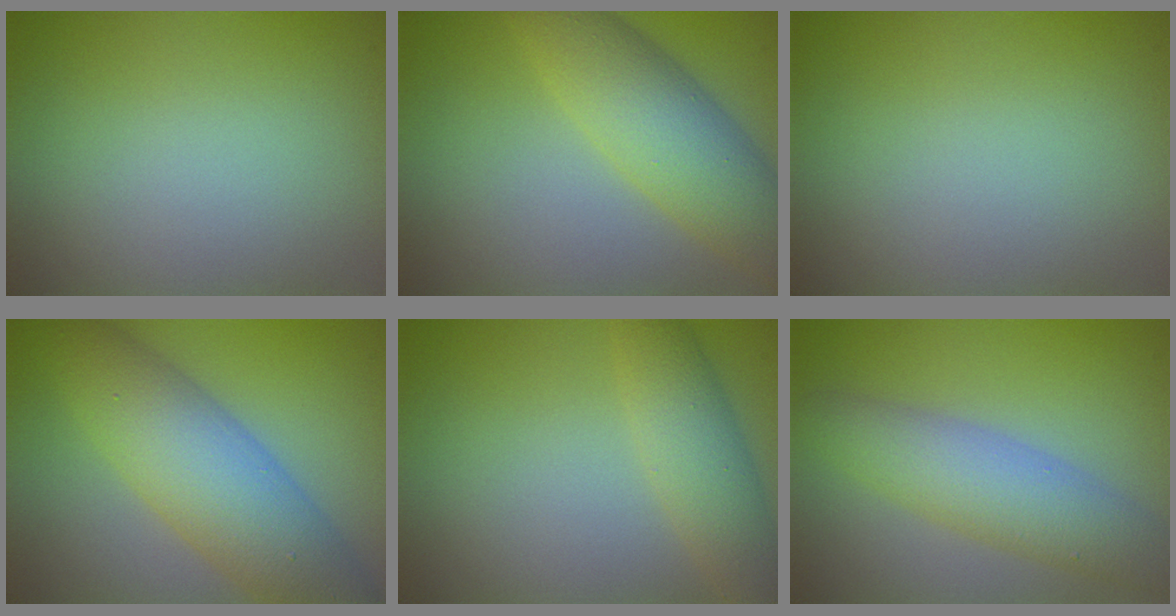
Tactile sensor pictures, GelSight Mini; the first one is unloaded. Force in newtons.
{"total": 6.4, "press": 6.4, "slide": 0.2}
{"total": 0.0}
{"total": 8.0, "press": 8.0, "slide": 0.0}
{"total": 4.0, "press": 4.0, "slide": 0.2}
{"total": 5.0, "press": 5.0, "slide": 0.1}